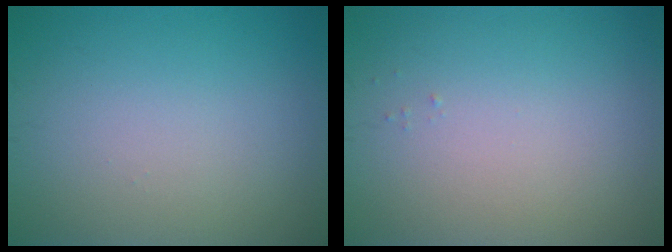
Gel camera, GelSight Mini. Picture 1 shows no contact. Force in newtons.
{"total": 0.0}